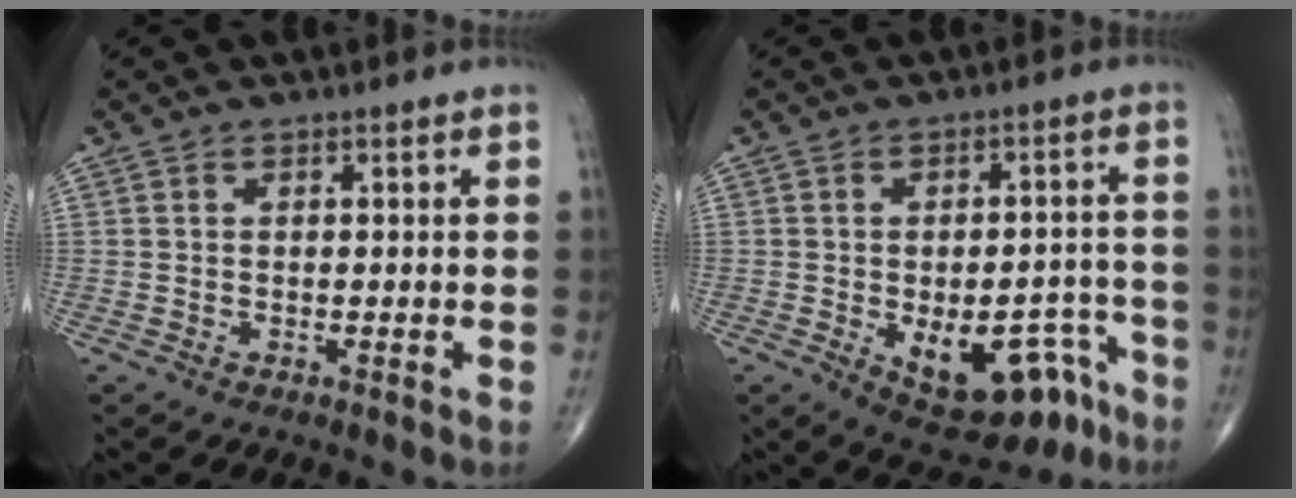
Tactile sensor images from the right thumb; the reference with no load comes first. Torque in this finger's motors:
{"motor_torque": [0.52, 1.17, 0.00, -0.18, 0.22]}